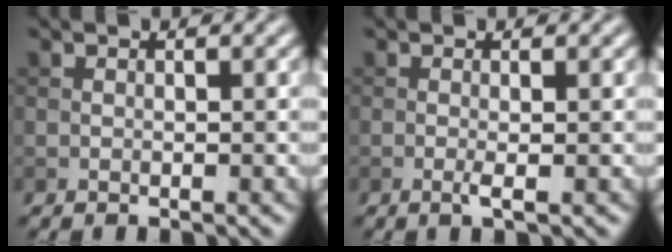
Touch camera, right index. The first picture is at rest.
{"total": 1.1, "force": [-0.3, 0.1, 1.0], "torque": [-0.021, -0.003, -0.007]}